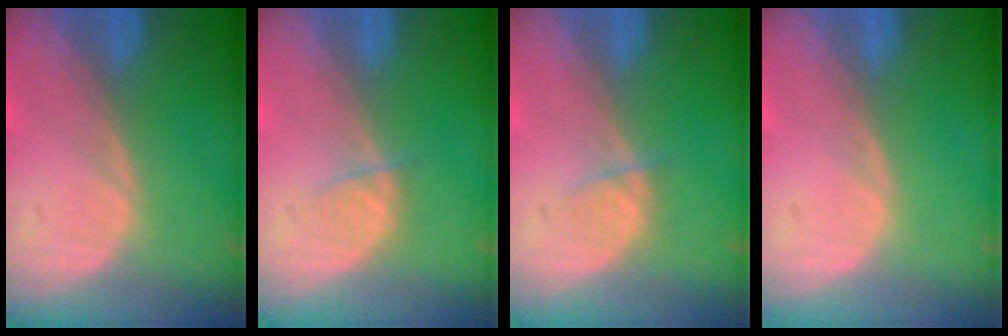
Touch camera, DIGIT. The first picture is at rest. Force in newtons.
{"total": 1.6, "press": 1.5, "slide": 0.2}
{"total": 1.6, "press": 1.5, "slide": 0.2}
{"total": 0.0}